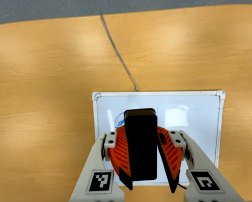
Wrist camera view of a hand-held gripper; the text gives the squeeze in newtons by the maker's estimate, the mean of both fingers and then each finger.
{"total": 8.7, "left": 9.9, "right": 7.5}